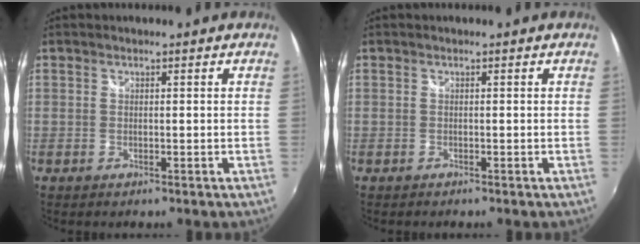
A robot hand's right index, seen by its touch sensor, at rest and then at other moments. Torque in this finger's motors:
{"motor_torque": [0.02, 0.09, 0.00, 0.00]}